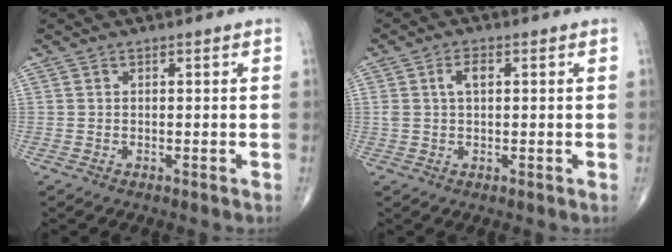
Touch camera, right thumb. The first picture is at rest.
{"total": 3.3, "force": [0.9, 1.7, 2.7], "torque": [-0.054, 0.008, 0.019]}